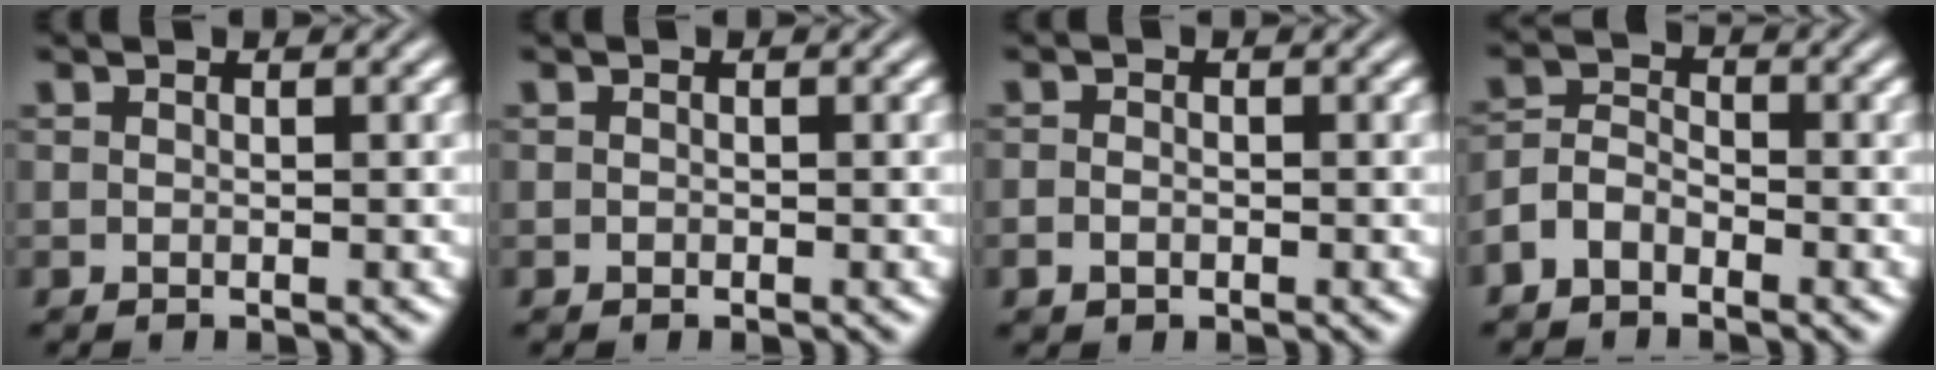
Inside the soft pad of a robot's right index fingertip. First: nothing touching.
{"total": 0.7, "force": [-0.3, -0.6, -0.2], "torque": [0.005, -0.007, 0.000]}
{"total": 0.9, "force": [-0.8, 0.0, 0.2], "torque": [0.000, -0.009, -0.009]}
{"total": 3.7, "force": [-1.7, 2.9, 1.5], "torque": [-0.026, -0.015, -0.029]}